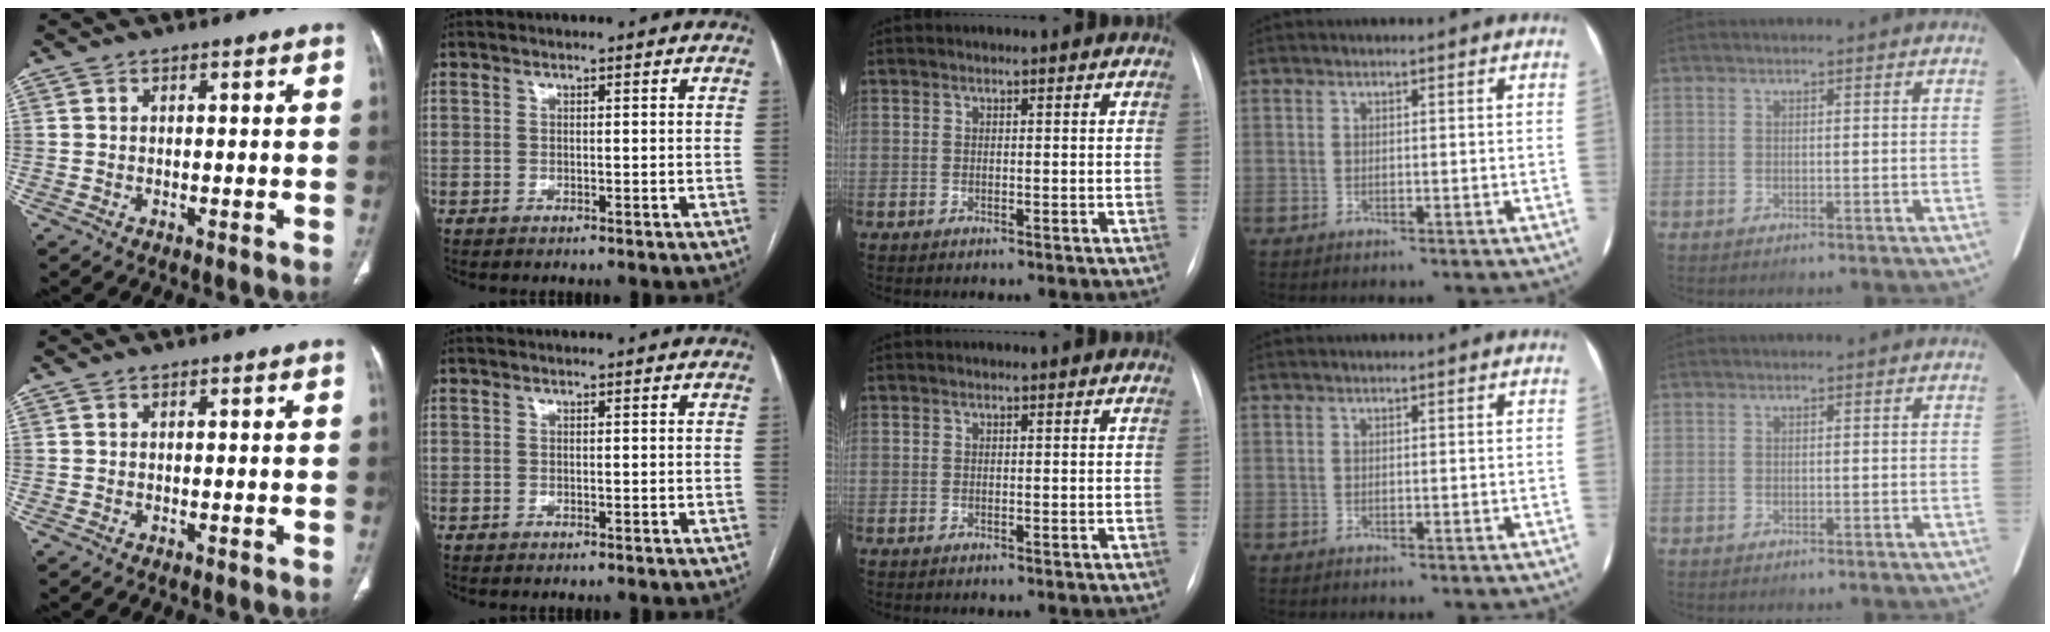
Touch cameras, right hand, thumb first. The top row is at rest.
{}